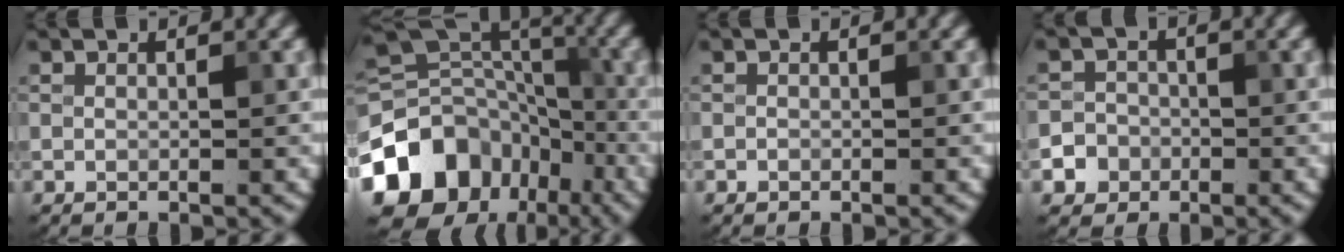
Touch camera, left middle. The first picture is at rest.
{"total": 14.7, "force": [-7.6, 11.1, 5.9], "torque": [-0.142, 0.007, -0.122]}
{"total": 0.0}
{"total": 3.7, "force": [-1.8, 3.2, 0.5], "torque": [0.019, -0.004, -0.038]}